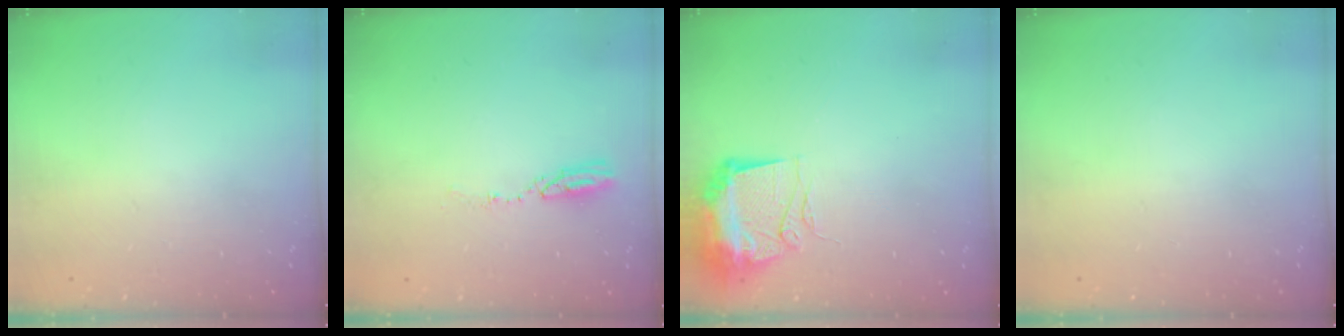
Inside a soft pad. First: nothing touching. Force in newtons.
{"total": 3.5, "press": 3.5, "slide": 0.2}
{"total": 11.7, "press": 11.6, "slide": 1.0}
{"total": 0.0}